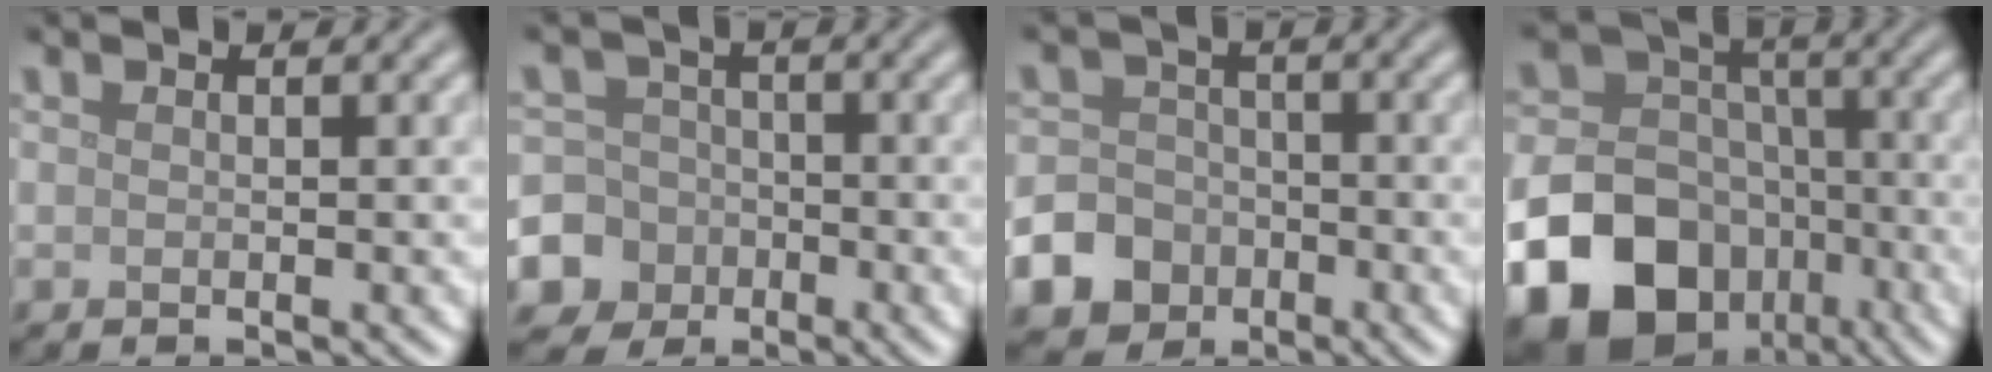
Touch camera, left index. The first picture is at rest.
{"total": 9.1, "force": [-3.7, 8.2, 1.2], "torque": [-0.026, -0.020, -0.092]}
{"total": 10.7, "force": [-5.4, 8.9, 2.2], "torque": [-0.048, -0.044, -0.115]}
{"total": 19.2, "force": [-9.6, 14.8, 7.6], "torque": [-0.150, -0.065, -0.180]}